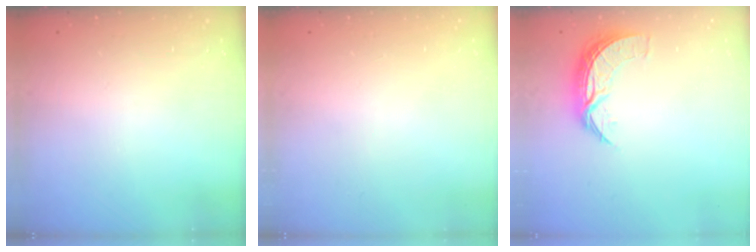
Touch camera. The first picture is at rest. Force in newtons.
{"total": 0.0}
{"total": 7.9, "press": 7.9, "slide": 0.3}